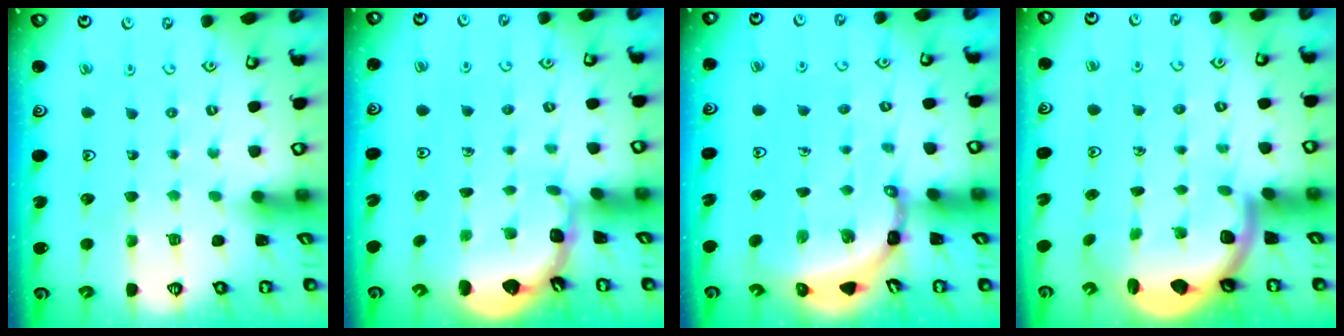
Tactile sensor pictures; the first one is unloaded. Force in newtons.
{"total": 2.0, "press": 2.0, "slide": 0.2}
{"total": 4.3, "press": 4.3, "slide": 0.4}
{"total": 4.9, "press": 4.6, "slide": 1.5}